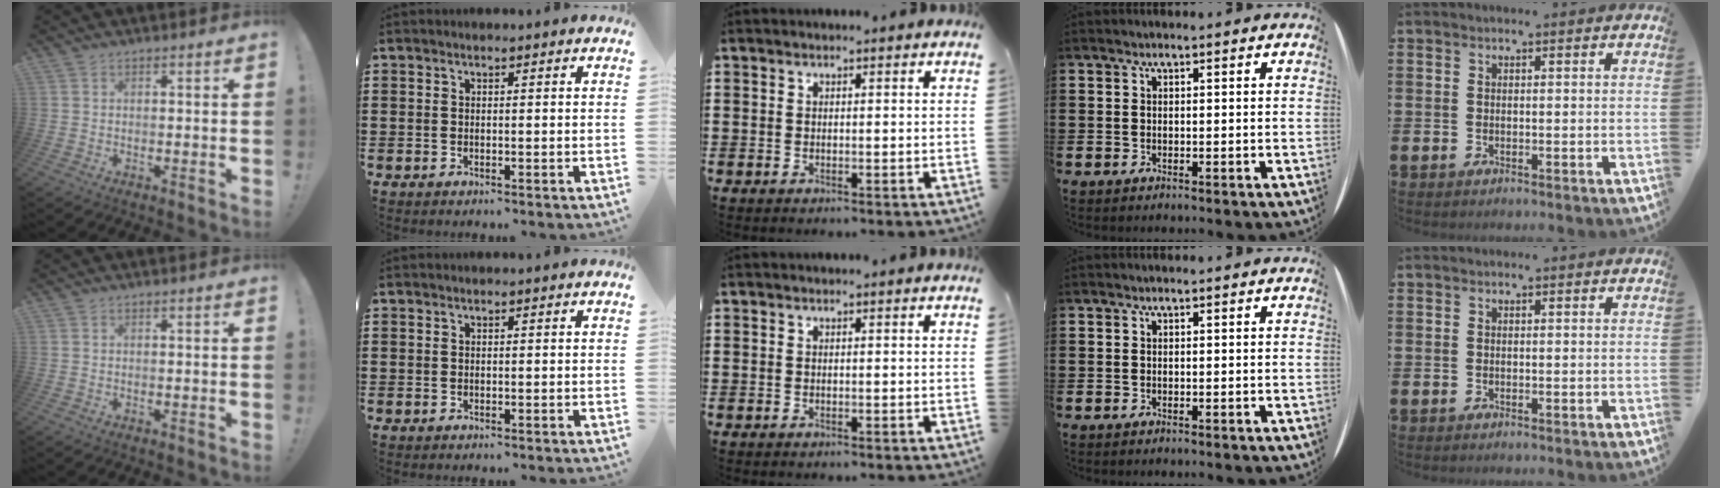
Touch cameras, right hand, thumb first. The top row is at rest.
{}